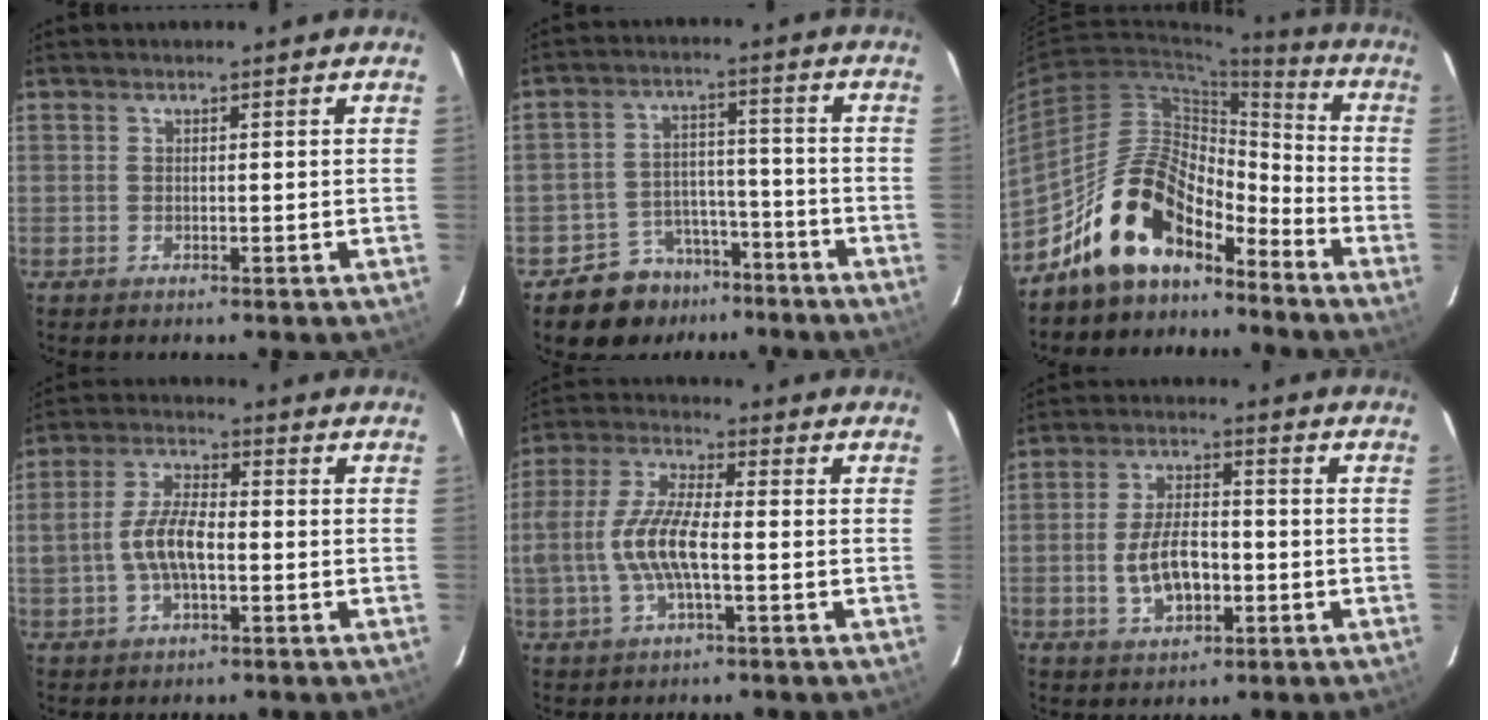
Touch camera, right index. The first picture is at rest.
{"total": 9.1, "force": [-6.7, 6.0, 1.3], "torque": [-0.034, 0.033, -0.092]}
{"total": 14.8, "force": [-11.5, 6.4, 6.6], "torque": [-0.124, 0.038, -0.203]}
{"total": 7.7, "force": [-1.4, 3.4, 6.8], "torque": [-0.136, 0.009, -0.024]}
{"total": 10.7, "force": [-2.0, 3.3, 10.0], "torque": [-0.216, 0.003, -0.040]}
{"total": 8.7, "force": [-2.1, 4.5, 7.1], "torque": [-0.141, 0.003, -0.028]}